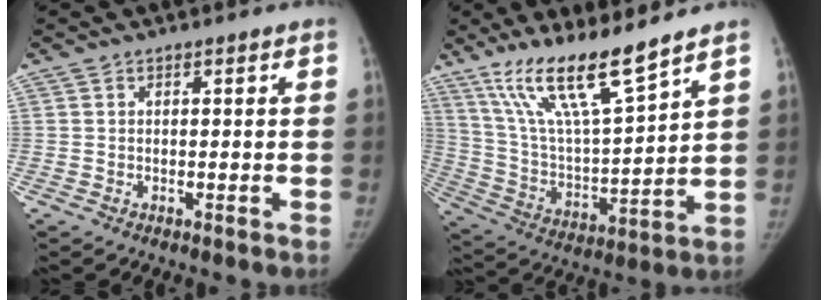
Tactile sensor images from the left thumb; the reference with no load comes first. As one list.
[{"total": 16.2, "force": [12.0, 2.1, 10.8], "torque": [-0.185, -0.065, 0.235]}]